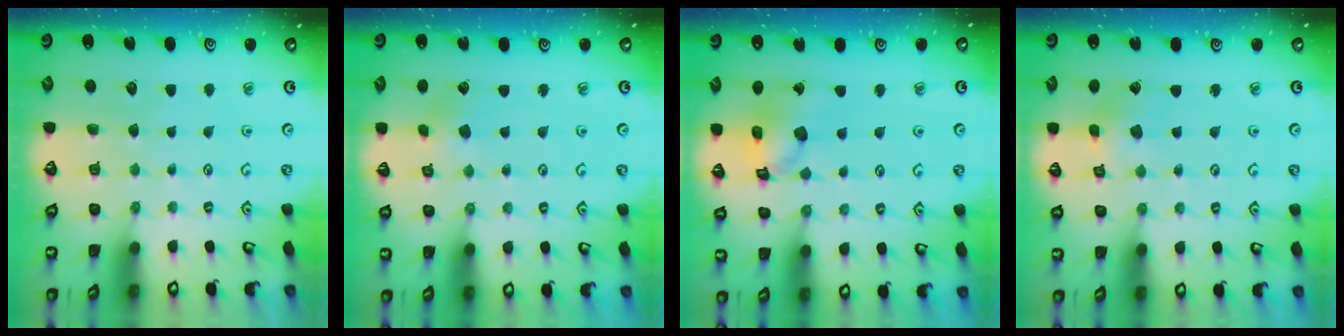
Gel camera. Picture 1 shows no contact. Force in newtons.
{"total": 2.3, "press": 2.1, "slide": 0.7}
{"total": 12.6, "press": 12.5, "slide": 1.5}
{"total": 2.0, "press": 2.0, "slide": 0.3}